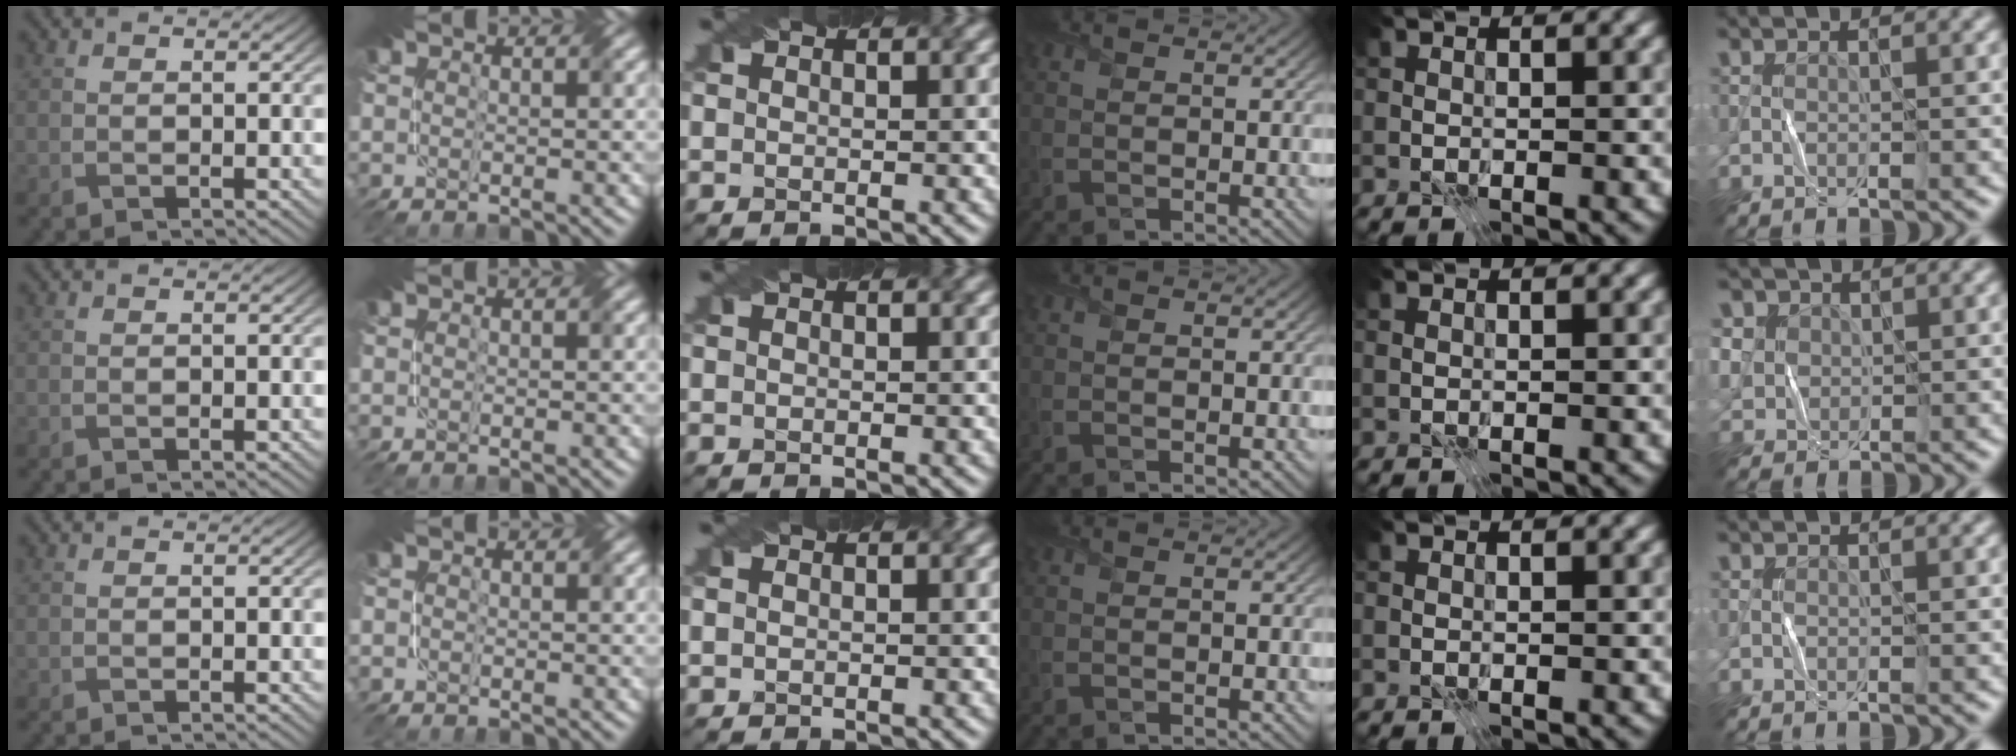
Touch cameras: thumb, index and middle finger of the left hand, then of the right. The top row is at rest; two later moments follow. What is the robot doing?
{"motion": "fold", "object": "paper"}